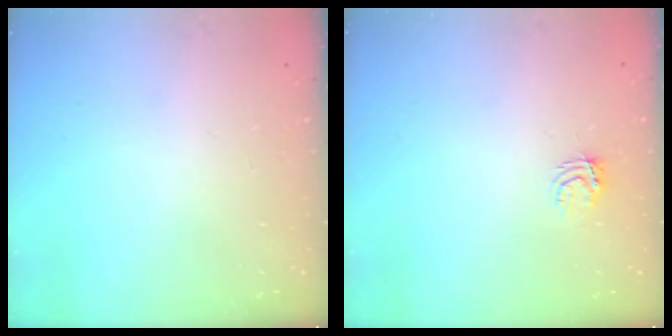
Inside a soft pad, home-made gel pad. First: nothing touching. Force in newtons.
{"total": 4.0, "press": 3.9, "slide": 0.4}